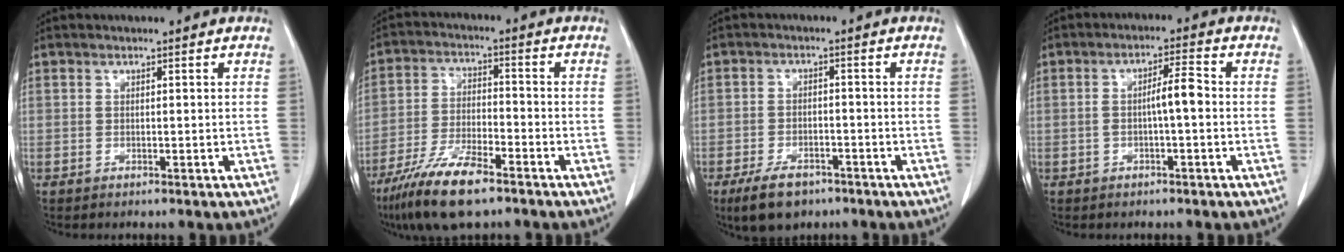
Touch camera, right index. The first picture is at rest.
{"total": 11.0, "force": [-7.6, 2.6, 7.5], "torque": [-0.148, -0.021, -0.139]}
{"total": 6.5, "force": [-4.4, 3.3, 3.4], "torque": [-0.066, -0.003, -0.070]}
{"total": 4.2, "force": [-0.5, 0.6, 4.2], "torque": [-0.071, 0.013, -0.007]}